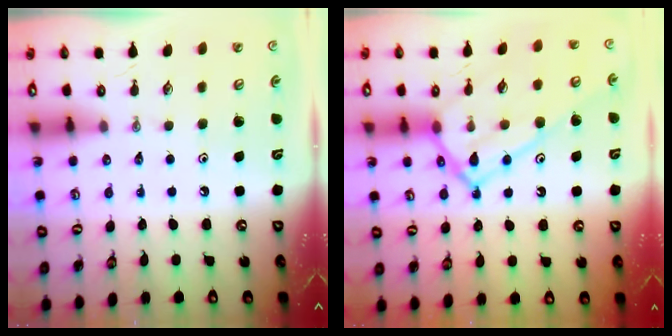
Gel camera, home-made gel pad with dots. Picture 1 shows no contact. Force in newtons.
{"total": 17.1, "press": 17.0, "slide": 1.4}